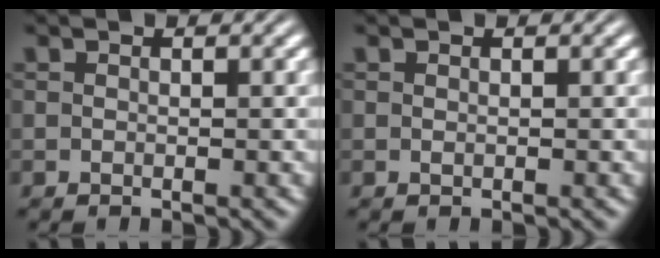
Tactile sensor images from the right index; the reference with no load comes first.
{"total": 0.0}